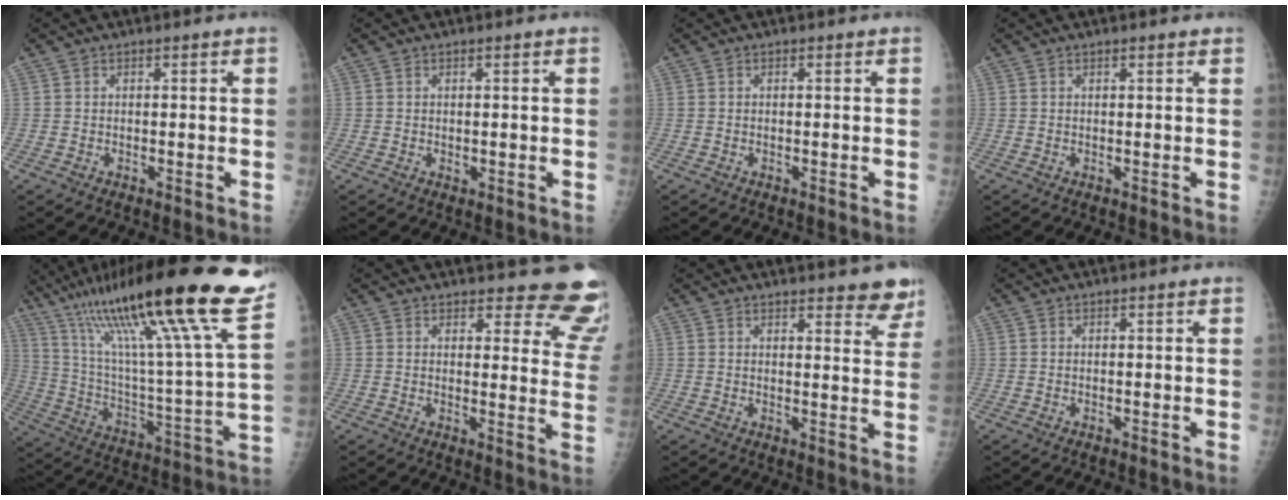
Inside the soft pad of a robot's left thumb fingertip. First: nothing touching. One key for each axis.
{"total": 0.6, "fx": 0.1, "fy": 0.3, "fz": 0.5, "tx": -0.007, "ty": -0.002, "tz": 0.006}
{"total": 0.0}
{"total": 0.9, "fx": 0.7, "fy": 0.1, "fz": 0.6, "tx": -0.005, "ty": 0.001, "tz": 0.010}
{"total": 32.8, "fx": 21.3, "fy": 2.5, "fz": 24.8, "tx": -0.409, "ty": -0.058, "tz": 0.357}
{"total": 14.3, "fx": 13.4, "fy": 3.8, "fz": 3.4, "tx": 0.017, "ty": -0.113, "tz": 0.123}
{"total": 8.2, "fx": 7.1, "fy": 2.1, "fz": 3.6, "tx": -0.013, "ty": -0.038, "tz": 0.072}
{"total": 0.0}